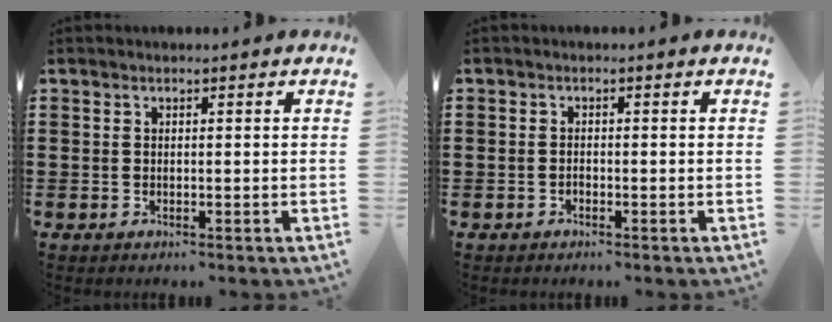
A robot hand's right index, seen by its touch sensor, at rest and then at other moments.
{"total": 0.5, "force": [-0.5, 0.3, 0.0], "torque": [0.001, 0.000, -0.008]}